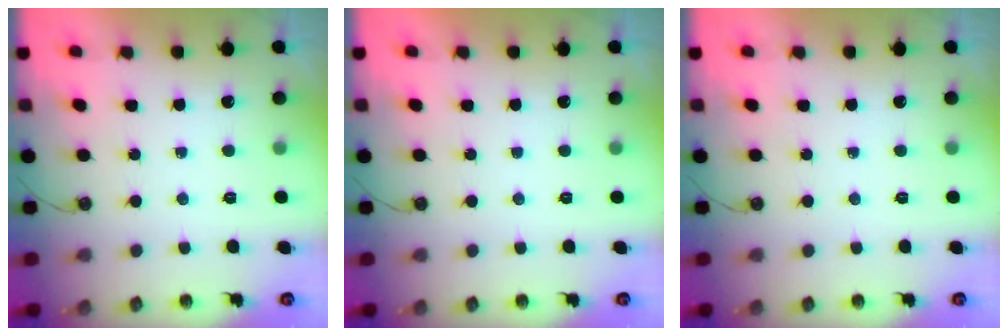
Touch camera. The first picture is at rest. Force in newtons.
{"total": 0.0}
{"total": 0.0}